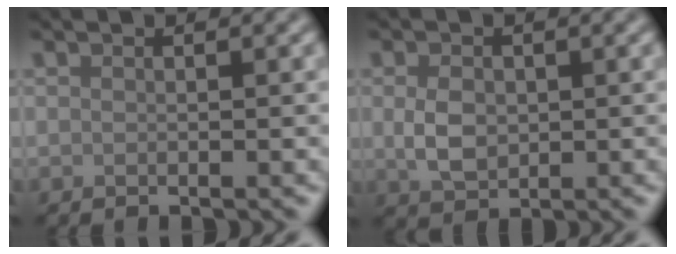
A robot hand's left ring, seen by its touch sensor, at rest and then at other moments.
{"total": 3.1, "force": [0.0, 2.3, 2.1], "torque": [-0.046, -0.002, 0.000]}